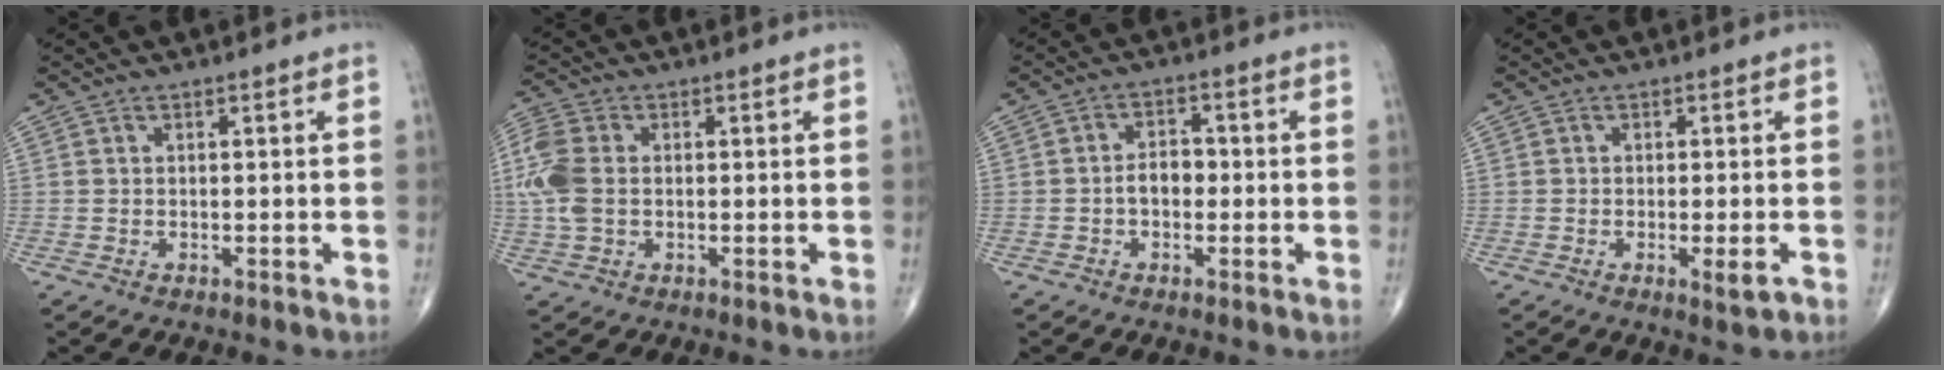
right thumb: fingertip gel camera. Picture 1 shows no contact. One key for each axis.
{"total": 8.0, "fx": 0.1, "fy": 5.4, "fz": 5.9, "tx": -0.160, "ty": 0.012, "tz": -0.002}
{"total": 4.1, "fx": -0.8, "fy": 2.8, "fz": 2.9, "tx": -0.038, "ty": 0.017, "tz": -0.019}
{"total": 2.9, "fx": -1.1, "fy": 0.6, "fz": 2.7, "tx": -0.040, "ty": -0.006, "tz": -0.015}